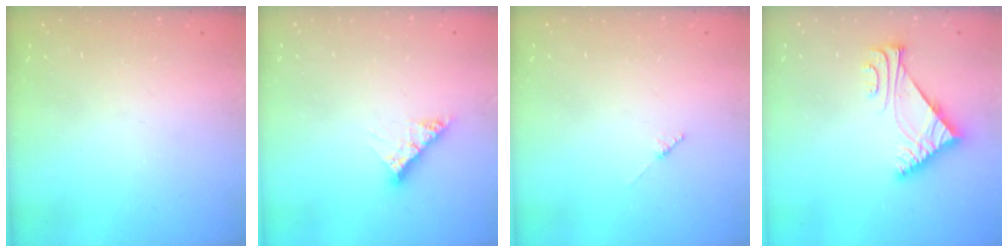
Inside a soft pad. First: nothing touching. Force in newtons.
{"total": 7.6, "press": 7.6, "slide": 0.7}
{"total": 1.8, "press": 1.7, "slide": 0.3}
{"total": 7.9, "press": 7.7, "slide": 1.5}